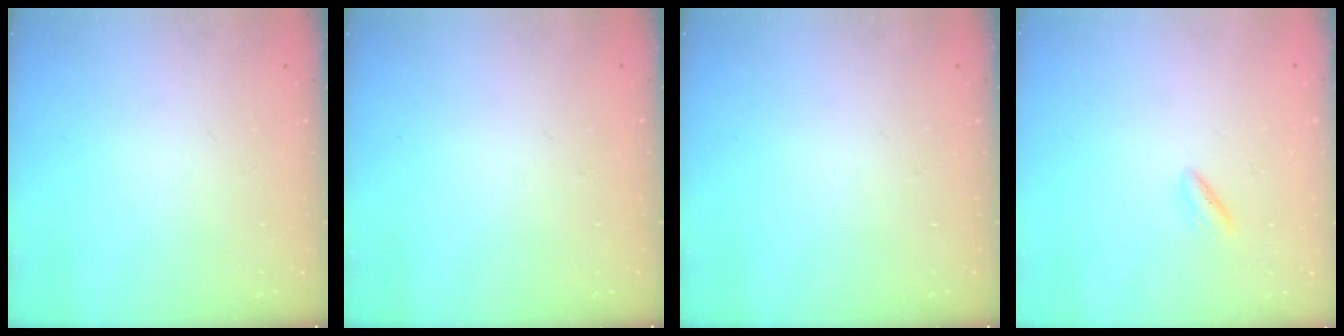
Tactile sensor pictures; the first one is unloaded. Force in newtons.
{"total": 0.0}
{"total": 0.0}
{"total": 1.6, "press": 1.4, "slide": 0.8}